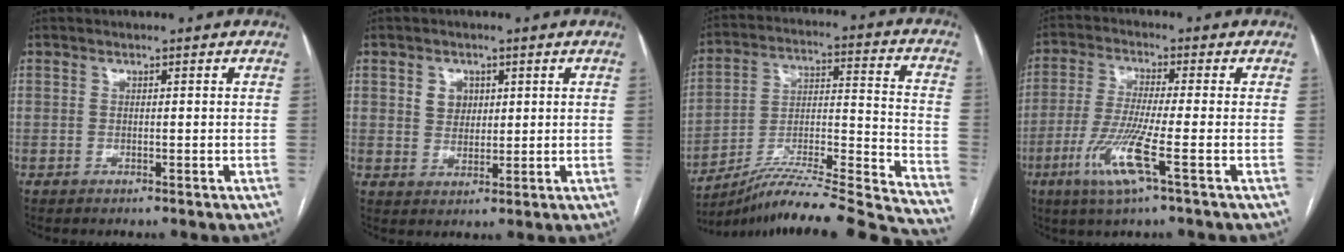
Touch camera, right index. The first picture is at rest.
{"total": 3.5, "force": [1.3, 2.9, 1.5], "torque": [-0.023, 0.005, 0.025]}
{"total": 28.0, "force": [-25.4, -0.4, 11.8], "torque": [-0.126, -0.006, -0.382]}
{"total": 8.8, "force": [-3.7, -0.4, 8.0], "torque": [-0.165, -0.020, -0.076]}